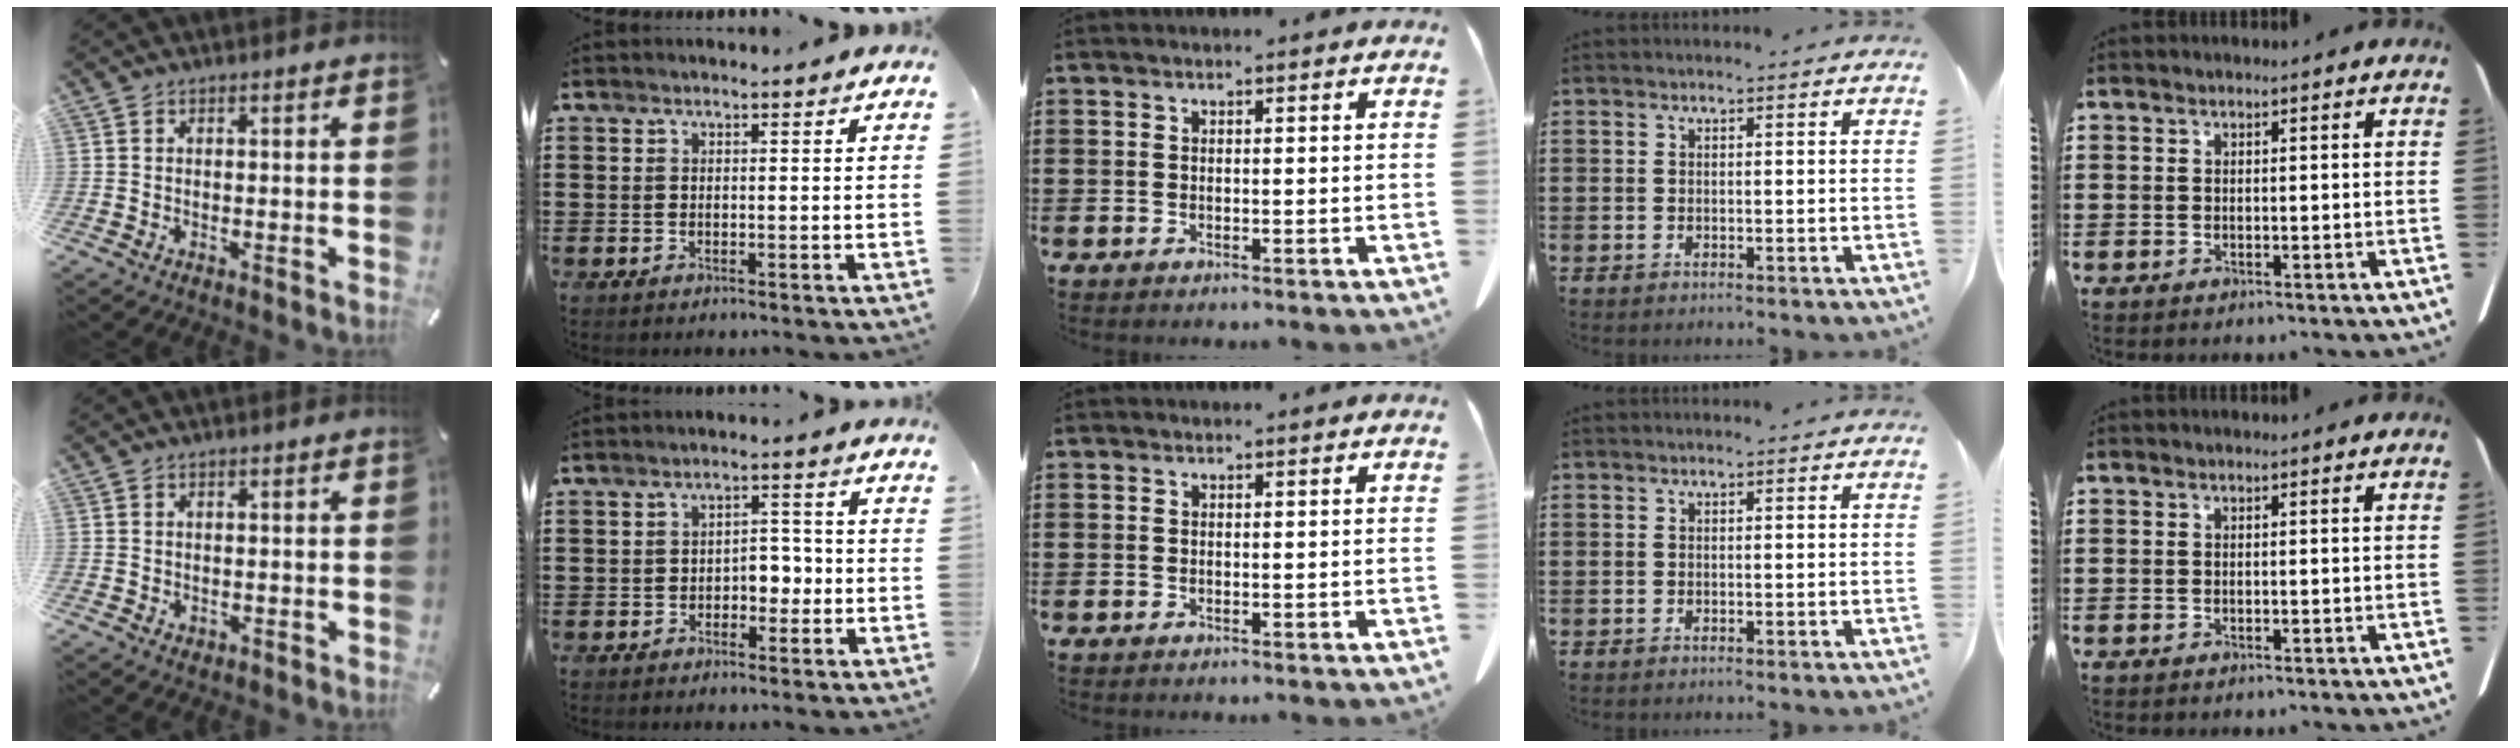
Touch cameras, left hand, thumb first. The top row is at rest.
{"thumb": {"total": 0.7, "force": [0.0, 0.7, 0.2], "torque": [-0.004, 0.005, -0.002]}, "index": {"total": 3.7, "force": [-1.3, 2.4, 2.5], "torque": [-0.042, 0.004, -0.031]}}